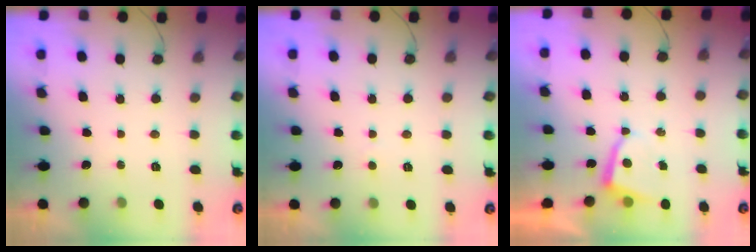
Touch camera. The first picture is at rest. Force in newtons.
{"total": 2.6, "press": 2.6, "slide": 0.3}
{"total": 4.2, "press": 4.1, "slide": 0.5}